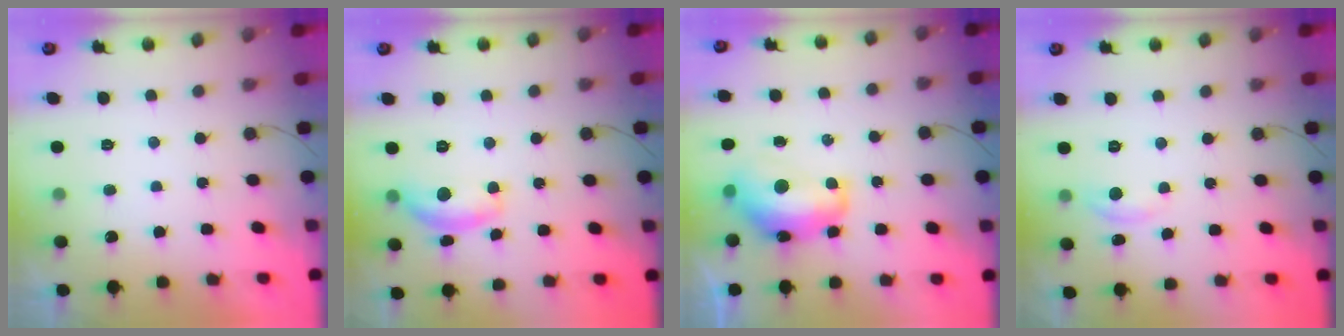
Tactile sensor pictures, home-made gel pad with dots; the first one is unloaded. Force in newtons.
{"total": 11.7, "press": 11.7, "slide": 0.7}
{"total": 13.6, "press": 13.6, "slide": 1.0}
{"total": 3.3, "press": 3.3, "slide": 0.1}